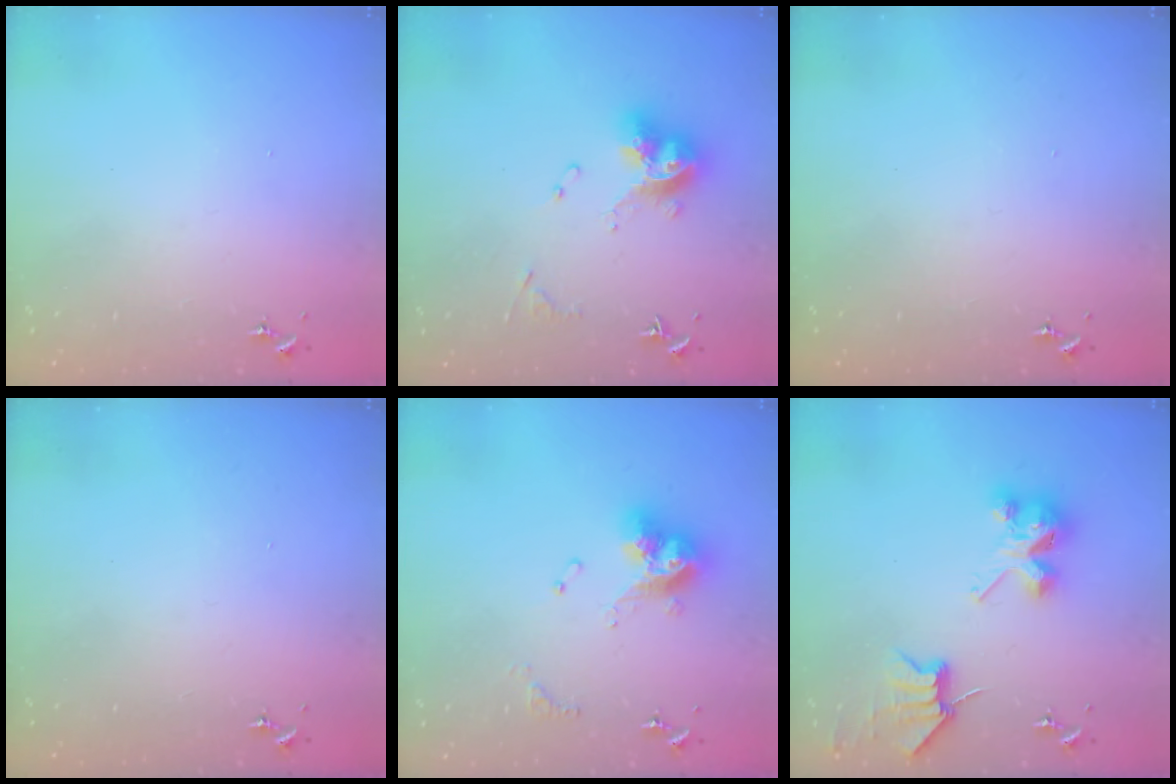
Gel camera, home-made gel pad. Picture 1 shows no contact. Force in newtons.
{"total": 13.1, "press": 13.1, "slide": 1.3}
{"total": 0.0}
{"total": 0.0}
{"total": 13.2, "press": 13.2, "slide": 0.8}
{"total": 7.2, "press": 7.2, "slide": 0.2}